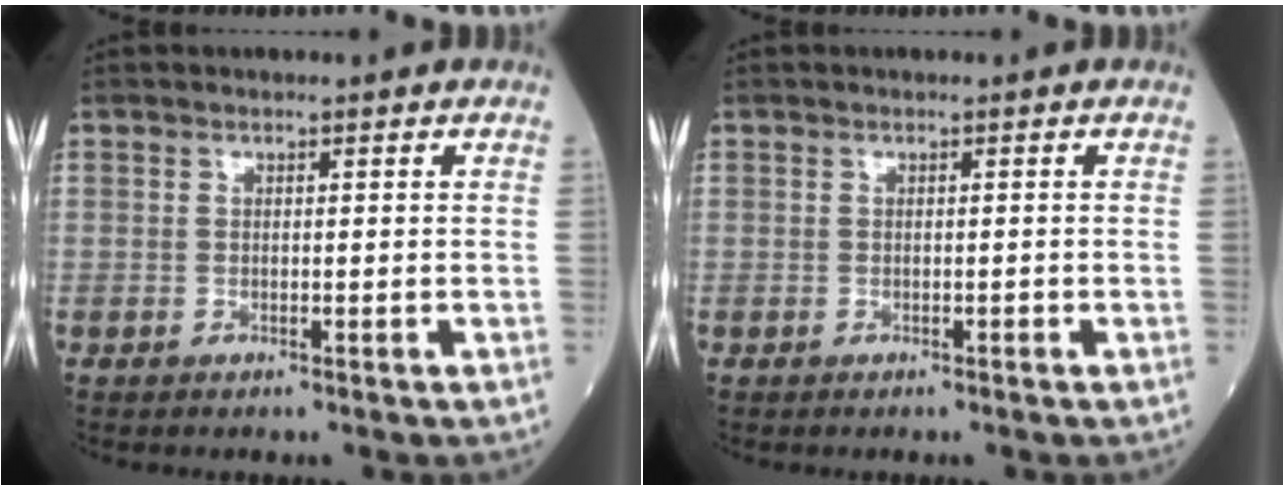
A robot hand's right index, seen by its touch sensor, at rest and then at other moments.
{"total": 0.0}